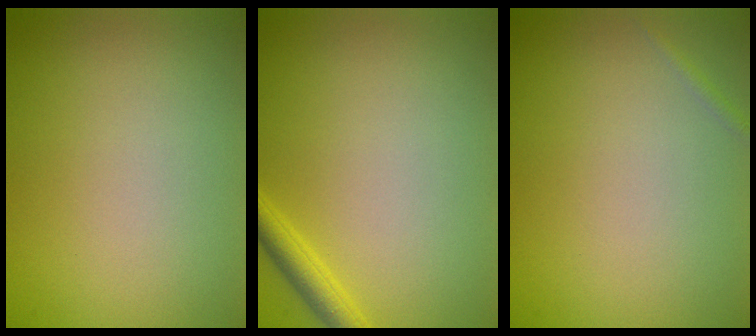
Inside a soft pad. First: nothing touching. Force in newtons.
{"total": 2.0, "press": 2.0, "slide": 0.2}
{"total": 0.5, "press": 0.5, "slide": 0.0}